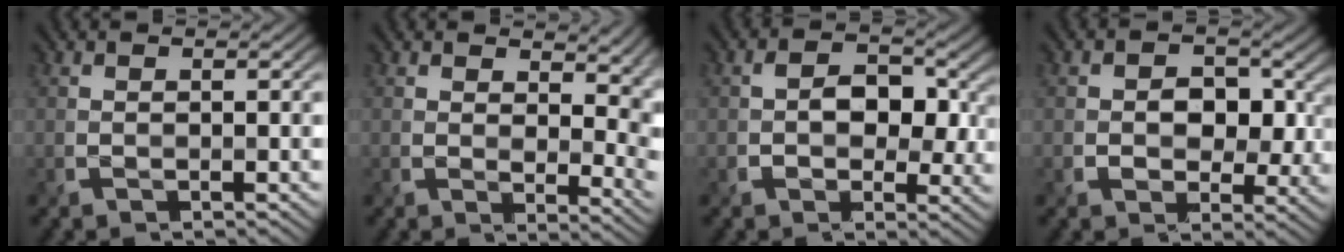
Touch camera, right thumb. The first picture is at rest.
{"total": 9.4, "force": [3.9, 5.2, 6.7], "torque": [-0.085, -0.016, 0.083]}
{"total": 5.8, "force": [0.5, 4.3, 3.9], "torque": [-0.060, -0.005, 0.001]}
{"total": 6.2, "force": [0.5, 5.0, 3.6], "torque": [-0.056, -0.011, 0.003]}